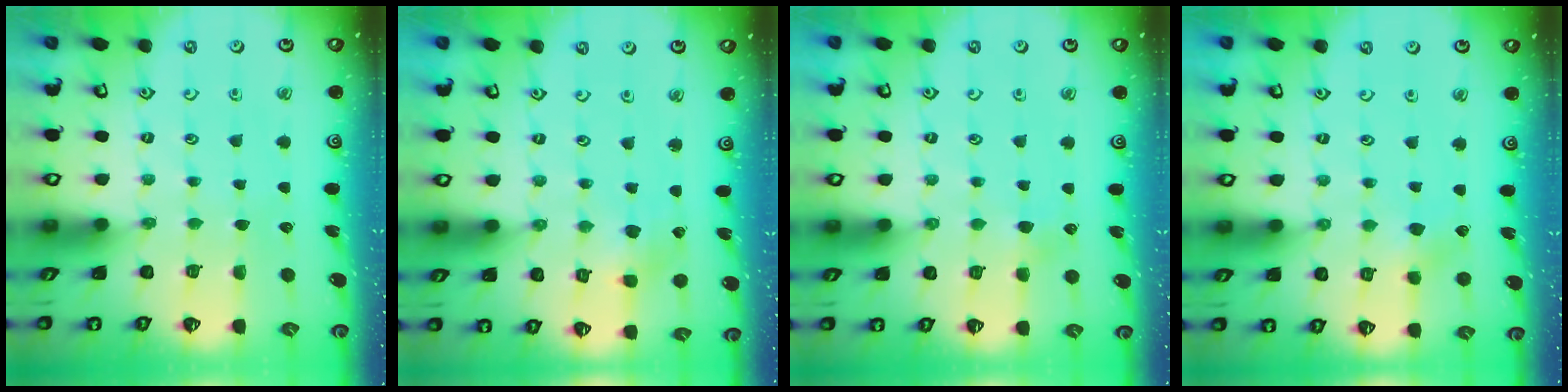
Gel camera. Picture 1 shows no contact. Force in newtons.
{"total": 2.5, "press": 2.4, "slide": 0.4}
{"total": 3.6, "press": 3.5, "slide": 0.8}
{"total": 2.5, "press": 2.5, "slide": 0.3}